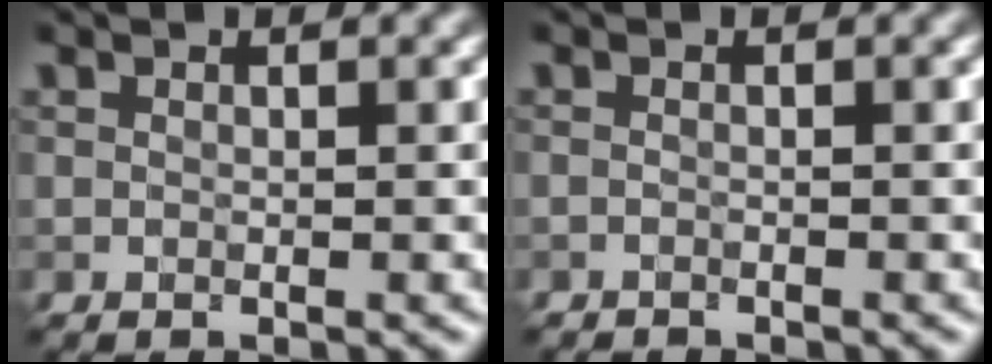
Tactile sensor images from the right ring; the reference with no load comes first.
{"total": 0.6, "force": [-0.6, 0.1, 0.0], "torque": [0.002, -0.003, -0.012]}